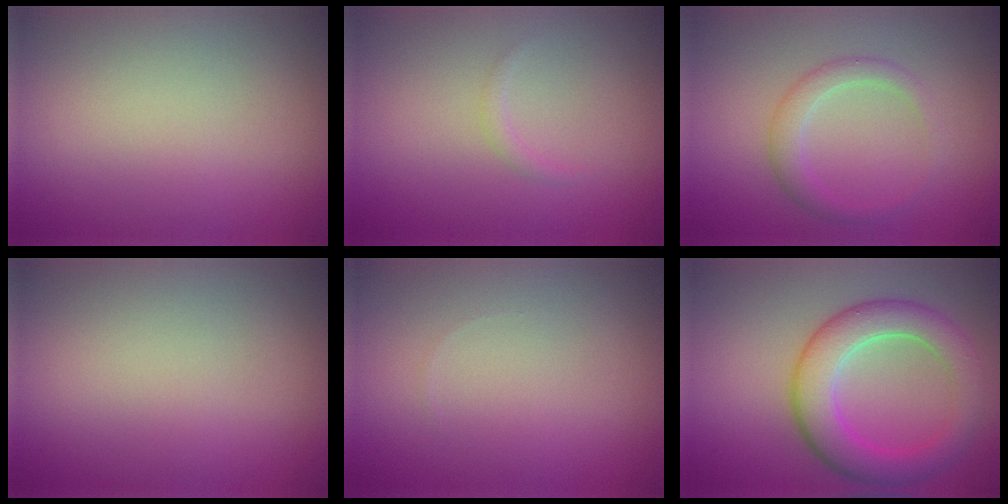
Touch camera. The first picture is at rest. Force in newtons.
{"total": 0.7, "press": 0.7, "slide": 0.1}
{"total": 2.2, "press": 2.2, "slide": 0.2}
{"total": 0.0}
{"total": 0.0}
{"total": 6.2, "press": 6.2, "slide": 0.1}